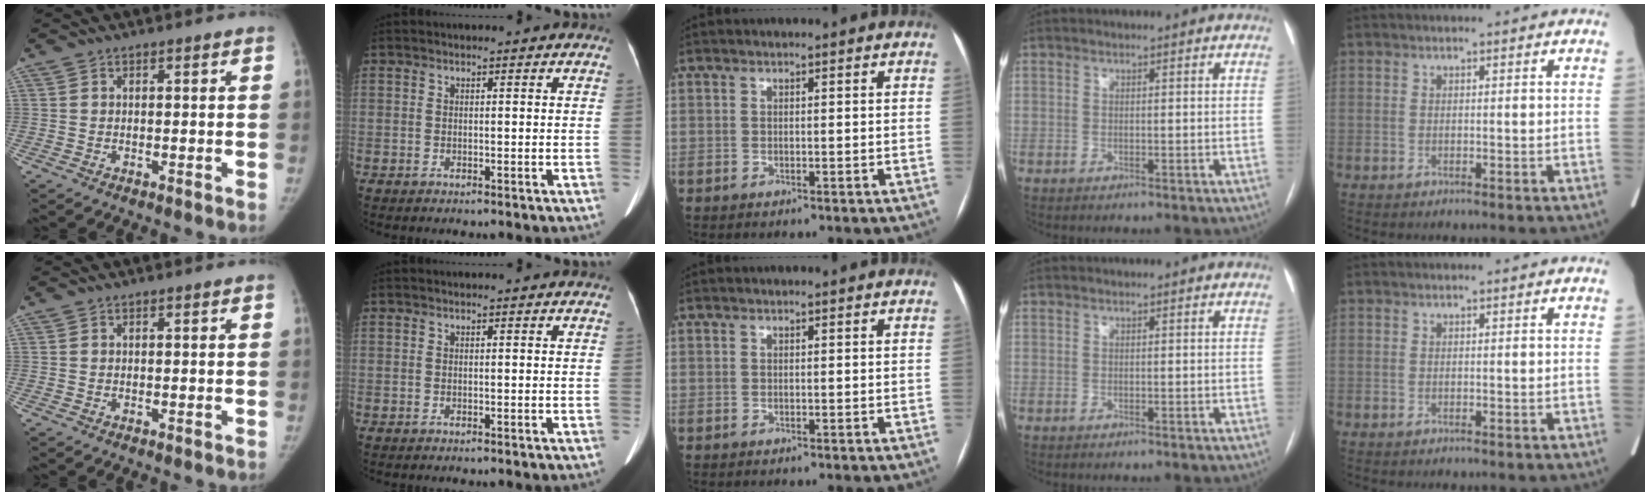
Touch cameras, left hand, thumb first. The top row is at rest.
{}